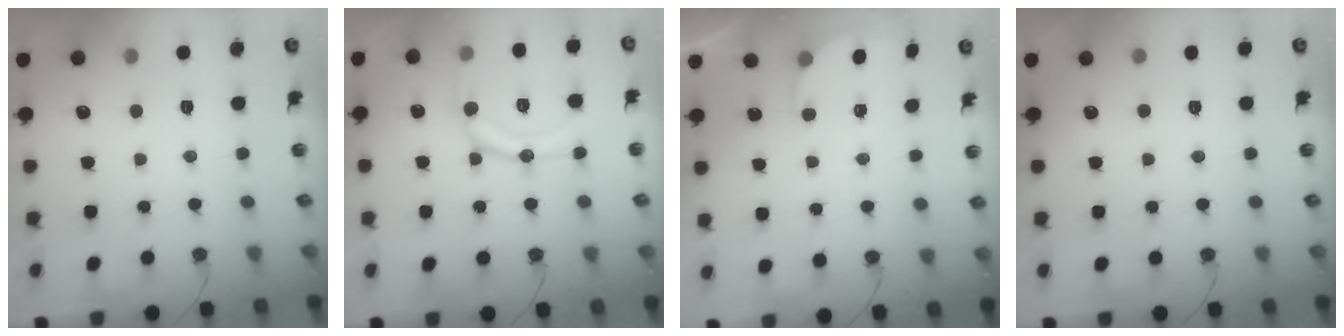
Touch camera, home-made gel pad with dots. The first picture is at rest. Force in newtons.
{"total": 12.8, "press": 12.7, "slide": 1.2}
{"total": 2.3, "press": 2.1, "slide": 0.8}
{"total": 1.7, "press": 0.4, "slide": 1.6}